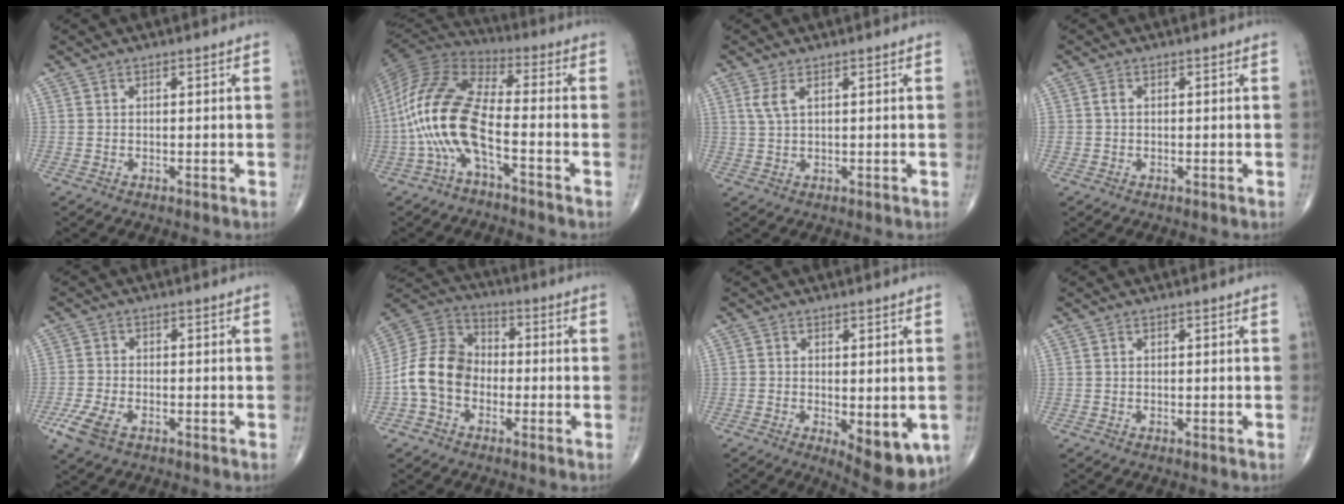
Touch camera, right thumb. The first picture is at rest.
{"total": 16.0, "force": [-4.7, 5.5, 14.2], "torque": [-0.313, 0.050, -0.097]}
{"total": 2.9, "force": [1.3, 1.0, 2.4], "torque": [-0.057, 0.004, 0.036]}
{"total": 1.3, "force": [0.1, 1.0, 0.8], "torque": [-0.013, 0.001, 0.004]}
{"total": 5.9, "force": [-3.0, 2.9, 4.1], "torque": [-0.102, 0.003, -0.058]}
{"total": 11.9, "force": [-2.7, 9.0, 7.2], "torque": [-0.127, 0.038, -0.065]}
{"total": 10.0, "force": [-3.1, 4.3, 8.4], "torque": [-0.098, -0.014, -0.035]}
{"total": 0.0}